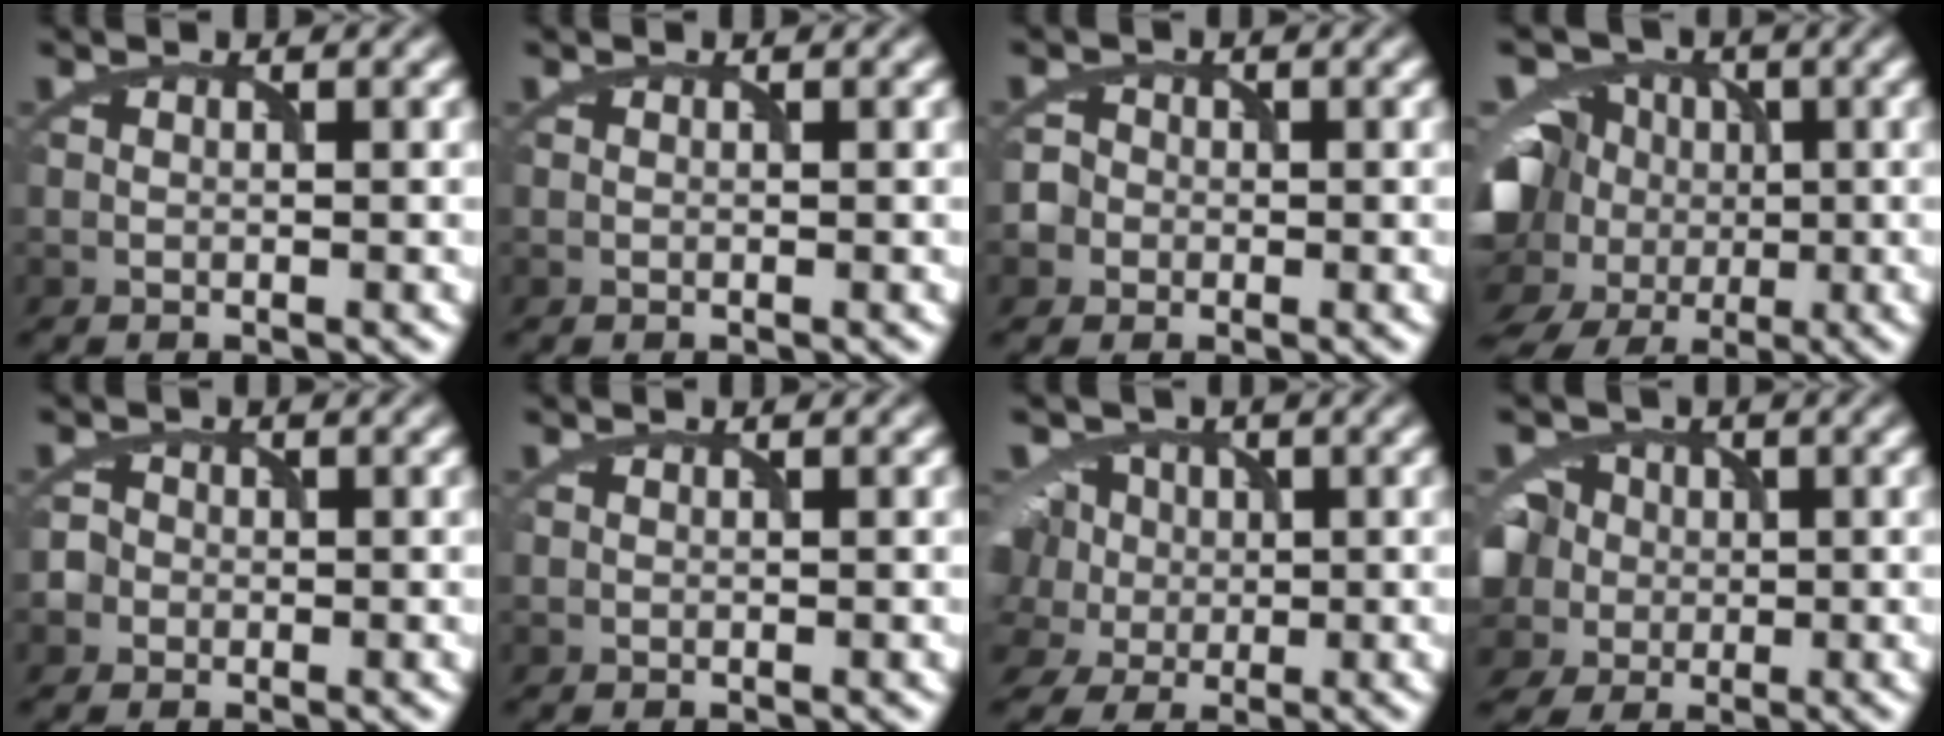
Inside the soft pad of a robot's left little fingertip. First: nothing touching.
{"total": 0.0}
{"total": 2.8, "force": [-1.1, 2.5, 0.2], "torque": [0.009, 0.008, -0.025]}
{"total": 9.9, "force": [-2.5, 8.5, 4.4], "torque": [-0.087, -0.003, -0.038]}
{"total": 2.1, "force": [-0.8, 2.0, 0.1], "torque": [0.008, 0.010, -0.016]}
{"total": 0.0}
{"total": 8.0, "force": [-0.2, 6.9, 4.1], "torque": [-0.085, 0.023, -0.031]}
{"total": 8.1, "force": [-0.8, 7.3, 3.4], "torque": [-0.083, 0.010, -0.044]}